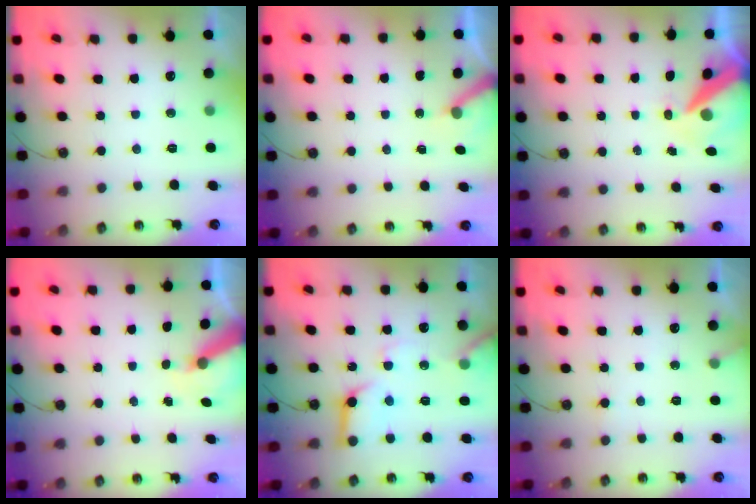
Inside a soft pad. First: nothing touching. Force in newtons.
{"total": 3.7, "press": 3.7, "slide": 0.3}
{"total": 10.8, "press": 10.7, "slide": 1.4}
{"total": 6.8, "press": 6.7, "slide": 0.8}
{"total": 13.9, "press": 13.8, "slide": 1.6}
{"total": 6.3, "press": 6.3, "slide": 0.4}